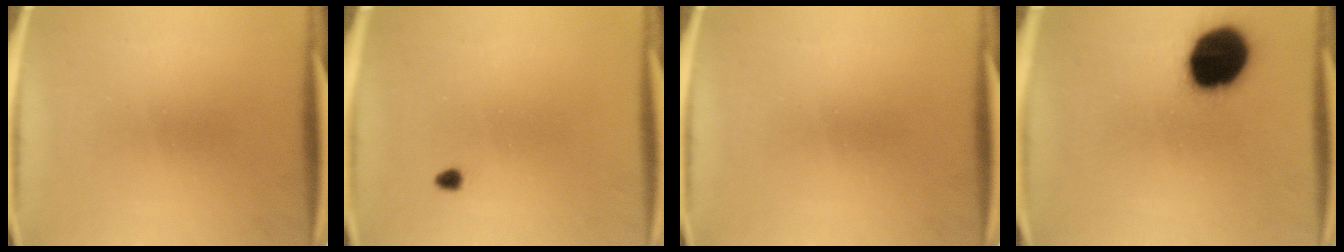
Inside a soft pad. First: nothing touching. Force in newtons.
{"total": 1.0}
{"total": 0.0}
{"total": 18.2}